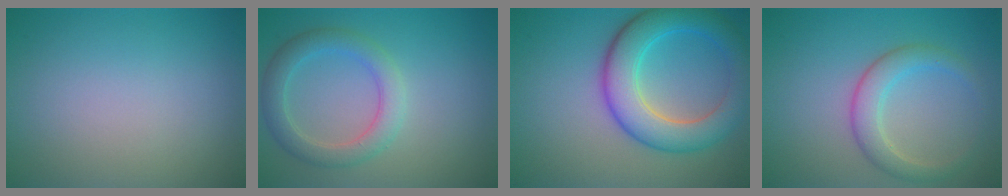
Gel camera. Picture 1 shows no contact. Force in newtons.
{"total": 3.5, "press": 3.5, "slide": 0.3}
{"total": 7.1, "press": 7.1, "slide": 0.3}
{"total": 3.1, "press": 3.1, "slide": 0.3}